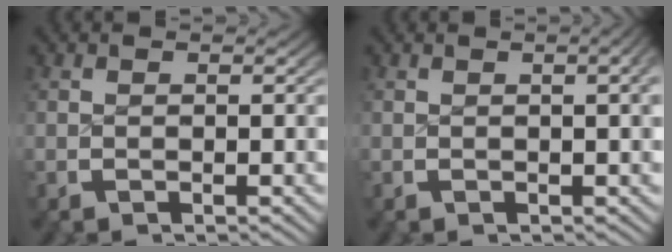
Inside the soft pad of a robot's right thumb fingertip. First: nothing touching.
{"total": 1.8, "force": [0.1, 0.4, 1.7], "torque": [-0.019, 0.006, 0.003]}